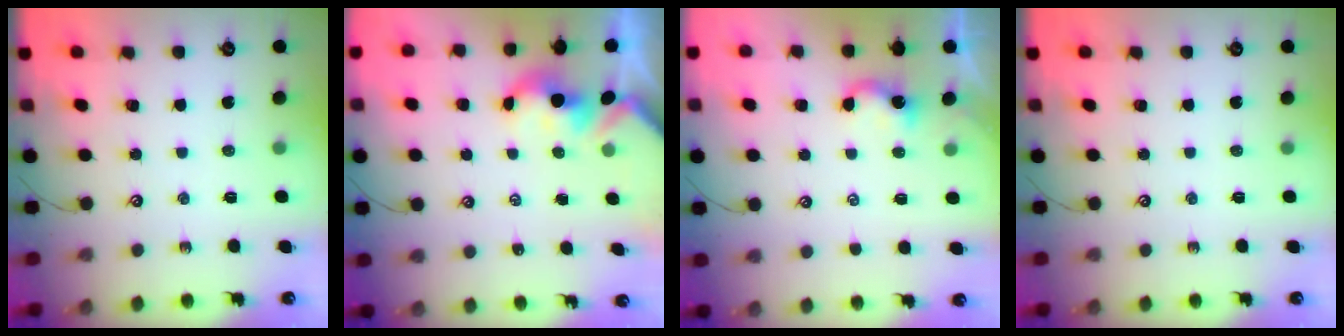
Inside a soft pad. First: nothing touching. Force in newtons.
{"total": 1.7, "press": 1.7, "slide": 0.2}
{"total": 2.6, "press": 2.6, "slide": 0.2}
{"total": 0.0}